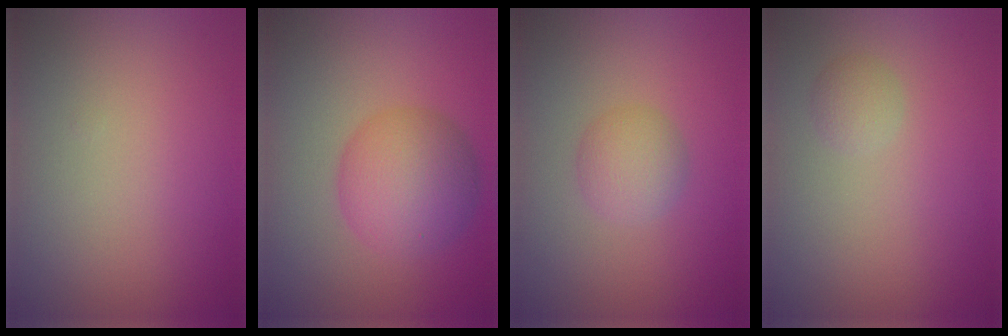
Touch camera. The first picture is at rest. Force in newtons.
{"total": 5.9, "press": 5.9, "slide": 0.2}
{"total": 2.4, "press": 2.4, "slide": 0.1}
{"total": 1.2, "press": 1.1, "slide": 0.1}